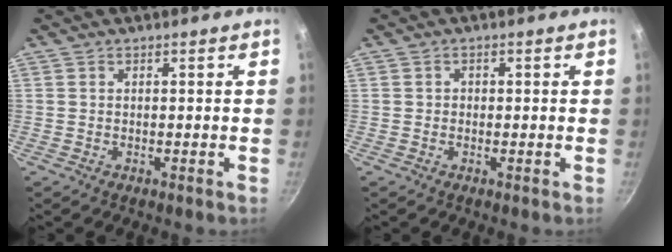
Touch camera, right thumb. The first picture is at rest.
{"total": 0.8, "force": [0.0, 0.7, 0.4], "torque": [0.003, 0.003, -0.005]}